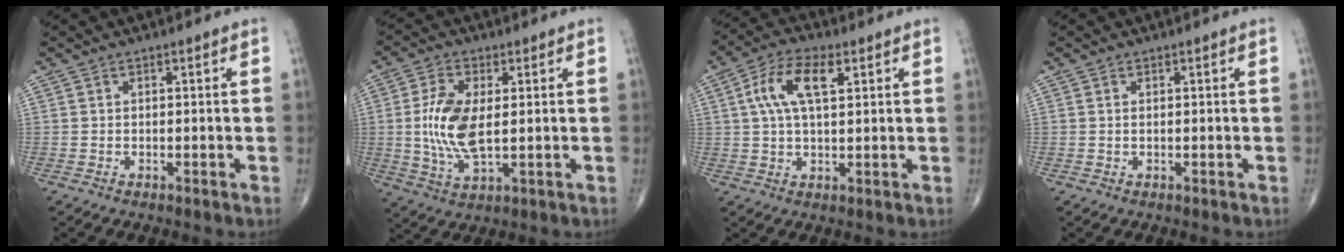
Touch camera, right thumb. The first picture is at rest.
{"total": 10.4, "force": [0.6, 4.8, 9.2], "torque": [-0.196, -0.009, 0.015]}
{"total": 9.4, "force": [2.9, 4.1, 7.9], "torque": [-0.156, 0.013, 0.051]}
{"total": 0.0}